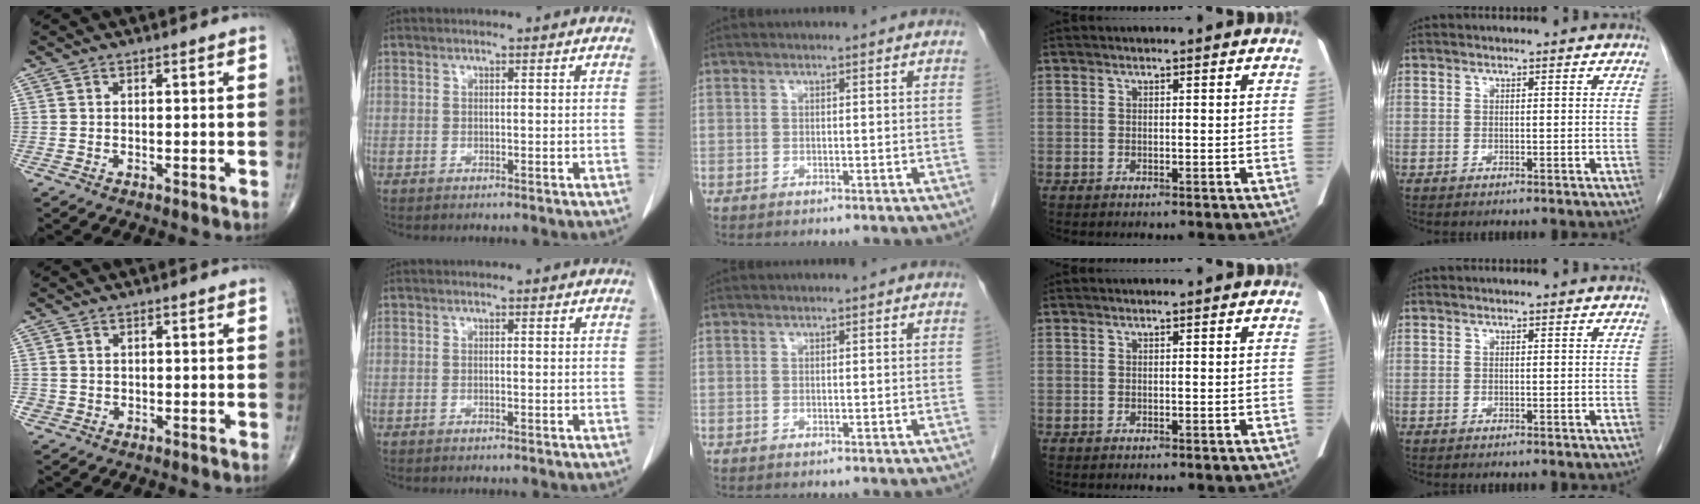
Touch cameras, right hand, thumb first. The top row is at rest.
{"thumb": {"total": 1.1, "force": [-0.2, 1.1, 0.1], "torque": [0.004, 0.003, -0.004]}}